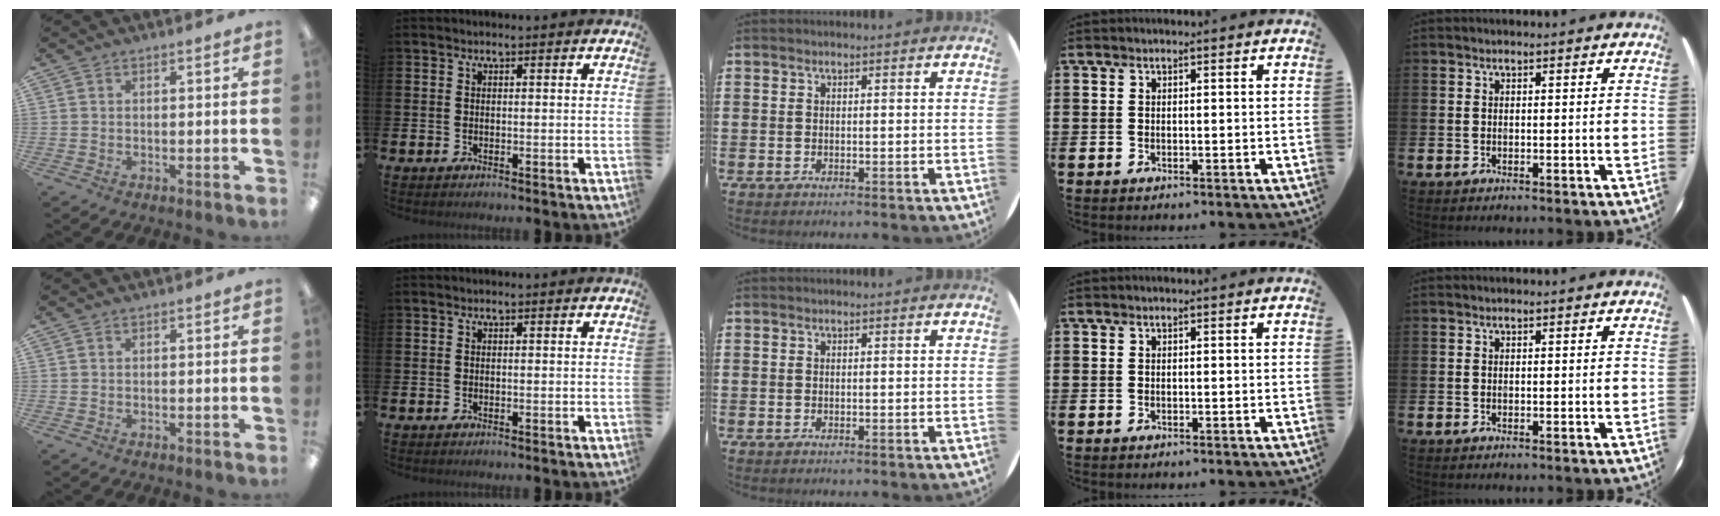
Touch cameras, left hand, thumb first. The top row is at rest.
{}